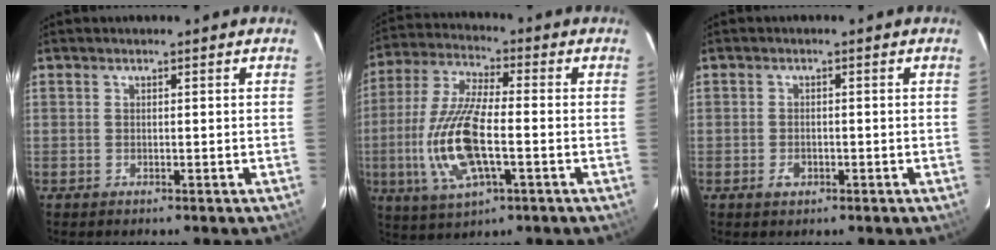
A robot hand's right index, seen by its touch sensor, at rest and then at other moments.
{"total": 15.7, "force": [-3.4, 5.0, 14.5], "torque": [-0.310, -0.008, -0.066]}
{"total": 2.2, "force": [-0.9, 1.4, 1.3], "torque": [-0.025, 0.001, -0.016]}